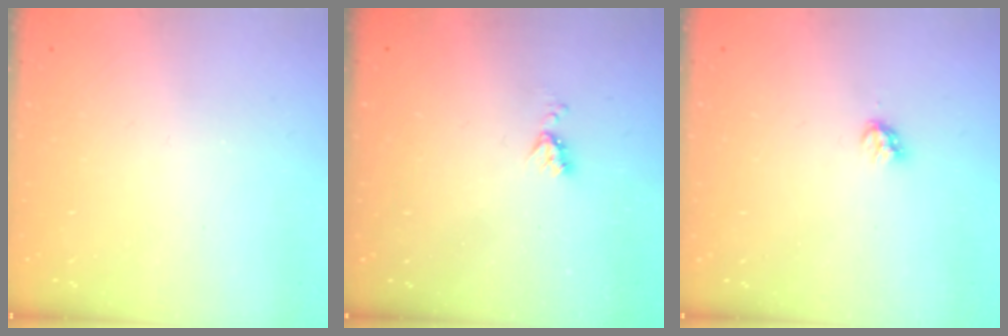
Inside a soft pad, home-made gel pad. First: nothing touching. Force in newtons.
{"total": 4.3, "press": 4.3, "slide": 0.7}
{"total": 2.4, "press": 2.4, "slide": 0.3}